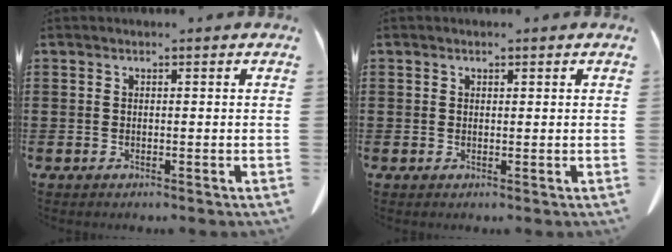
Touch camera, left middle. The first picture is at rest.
{"total": 0.5, "force": [0.4, 0.3, 0.1], "torque": [-0.004, 0.000, 0.009]}